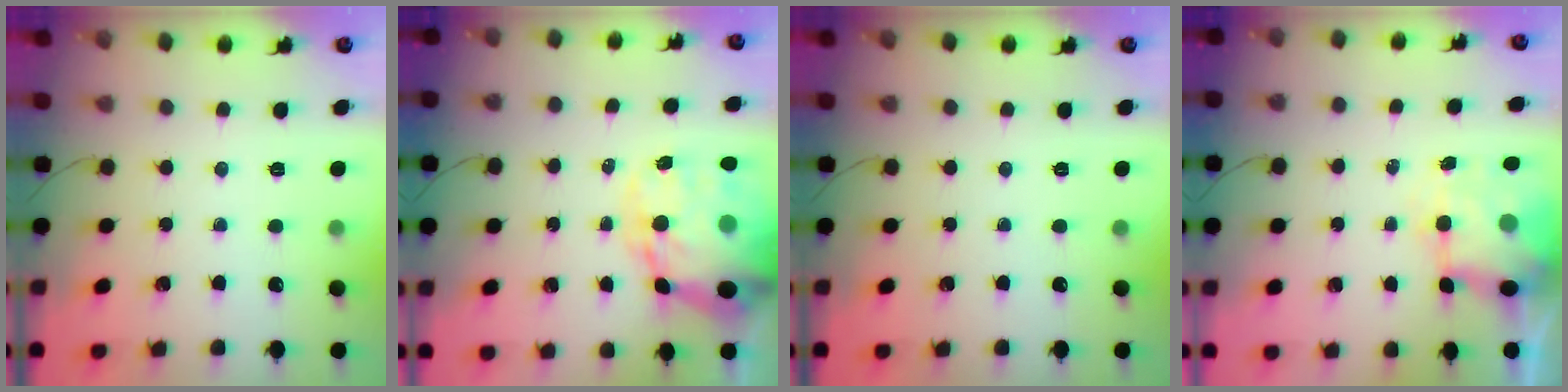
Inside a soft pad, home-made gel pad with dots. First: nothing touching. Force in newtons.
{"total": 22.2, "press": 21.4, "slide": 5.9}
{"total": 0.0}
{"total": 5.7, "press": 5.5, "slide": 1.3}